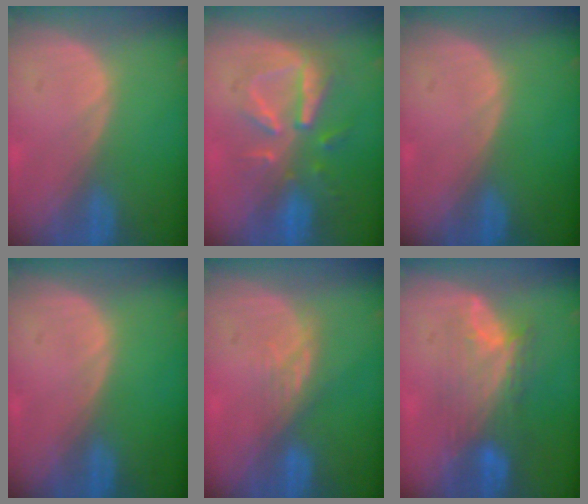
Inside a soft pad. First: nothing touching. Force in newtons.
{"total": 7.8, "press": 7.6, "slide": 1.5}
{"total": 0.0}
{"total": 0.0}
{"total": 3.3, "press": 3.0, "slide": 1.5}
{"total": 7.6, "press": 7.3, "slide": 2.2}